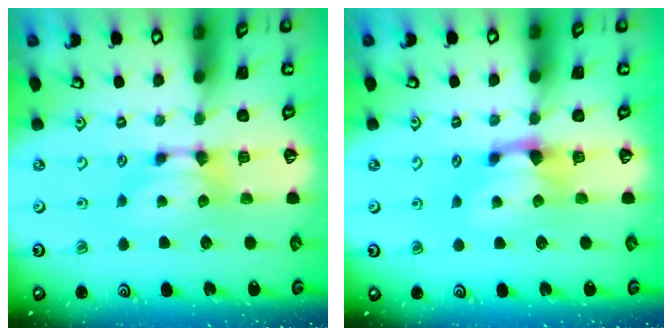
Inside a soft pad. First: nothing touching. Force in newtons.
{"total": 1.2, "press": 0.3, "slide": 1.2}